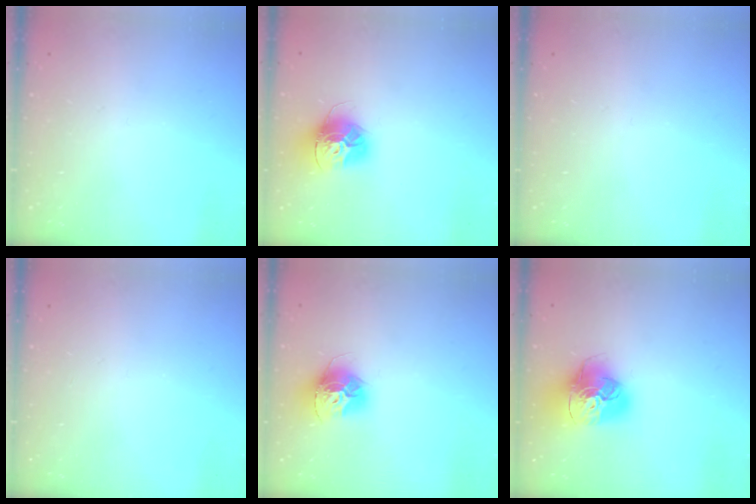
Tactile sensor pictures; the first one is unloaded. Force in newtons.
{"total": 14.0, "press": 14.0, "slide": 1.3}
{"total": 0.0}
{"total": 0.0}
{"total": 12.9, "press": 12.9, "slide": 1.2}
{"total": 17.6, "press": 17.5, "slide": 2.0}